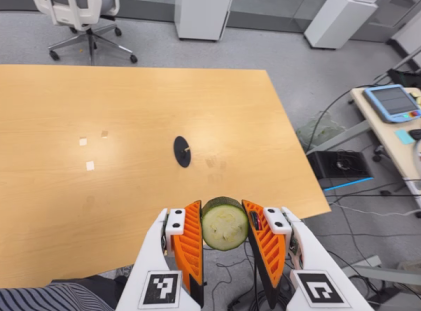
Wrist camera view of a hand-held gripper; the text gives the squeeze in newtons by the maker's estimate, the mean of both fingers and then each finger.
{"total": 11.1, "left": 10.5, "right": 11.8}